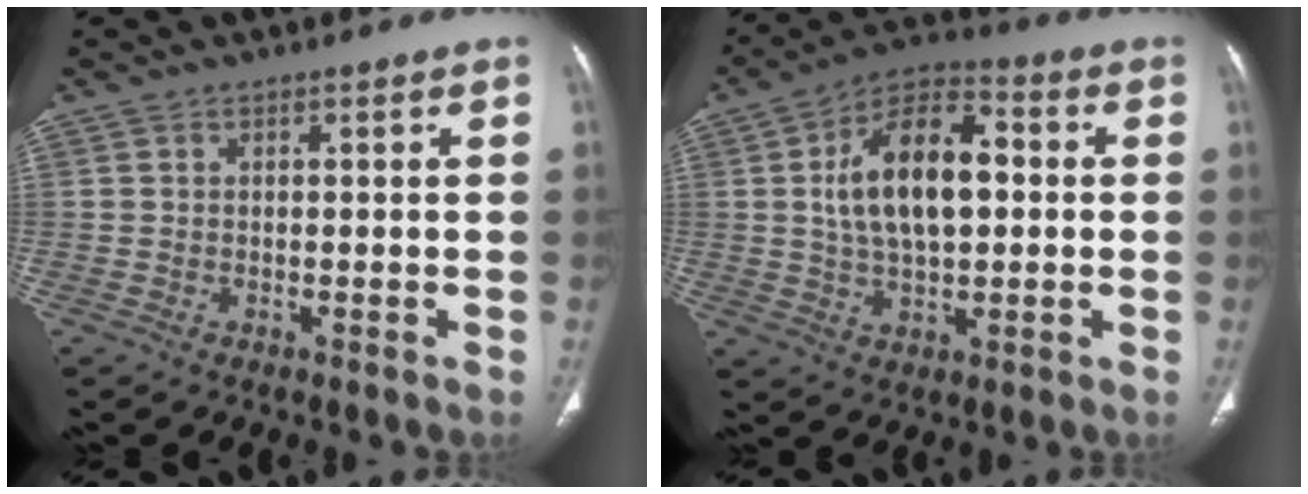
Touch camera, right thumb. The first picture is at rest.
{"total": 15.6, "force": [1.5, 8.4, 13.0], "torque": [-0.210, 0.020, 0.020]}